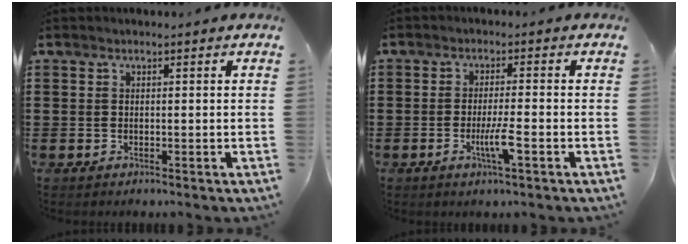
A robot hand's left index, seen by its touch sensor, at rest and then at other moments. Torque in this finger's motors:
{"motor_torque": [0.31, 0.24, 0.15, 0.06]}